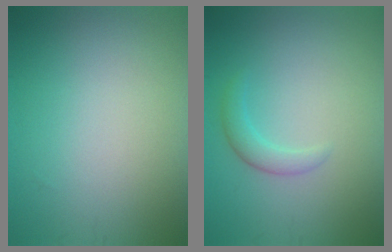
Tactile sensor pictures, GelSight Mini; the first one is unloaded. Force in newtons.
{"total": 1.7, "press": 1.7, "slide": 0.1}